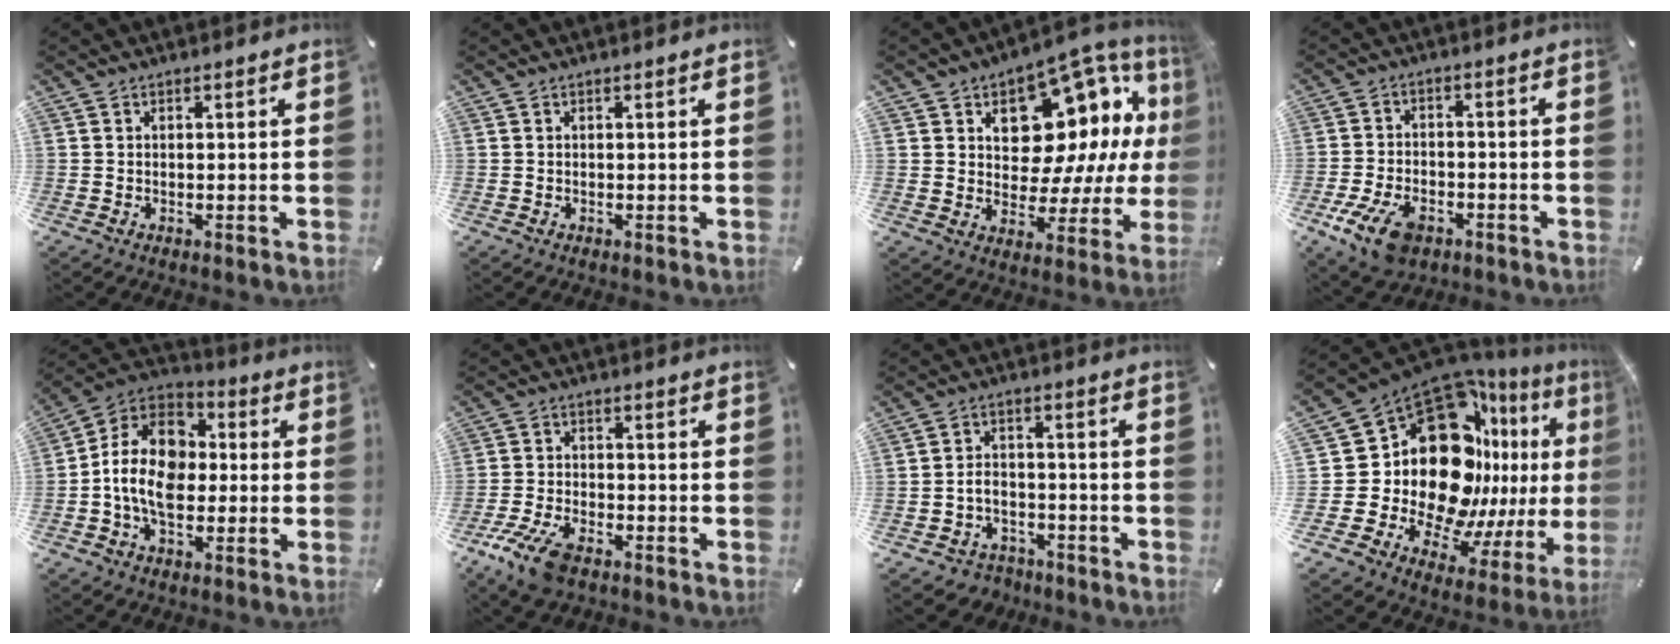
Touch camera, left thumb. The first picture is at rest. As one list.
[{"total": 0.0}, {"total": 15.4, "force": [6.9, 10.3, 9.1], "torque": [-0.123, -0.058, 0.127]}, {"total": 9.8, "force": [-5.0, 5.9, 5.9], "torque": [-0.131, 0.016, -0.091]}, {"total": 14.2, "force": [-2.3, 10.7, 9.0], "torque": [-0.198, 0.021, -0.046]}, {"total": 8.8, "force": [-5.7, 3.9, 5.4], "torque": [-0.130, 0.013, -0.111]}, {"total": 5.4, "force": [-2.1, 4.7, 1.5], "torque": [-0.038, 0.012, -0.040]}, {"total": 25.9, "force": [7.1, 17.6, 17.7], "torque": [-0.320, -0.123, 0.162]}]